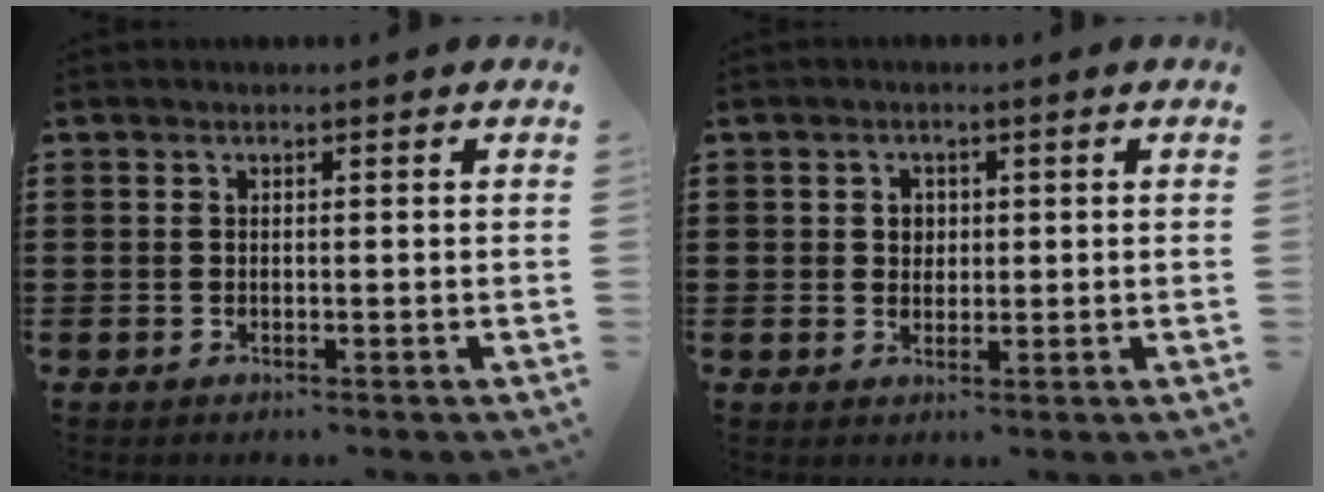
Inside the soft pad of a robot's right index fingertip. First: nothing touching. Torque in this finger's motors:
{"motor_torque": [0.50, 0.06, 0.20, 0.03]}